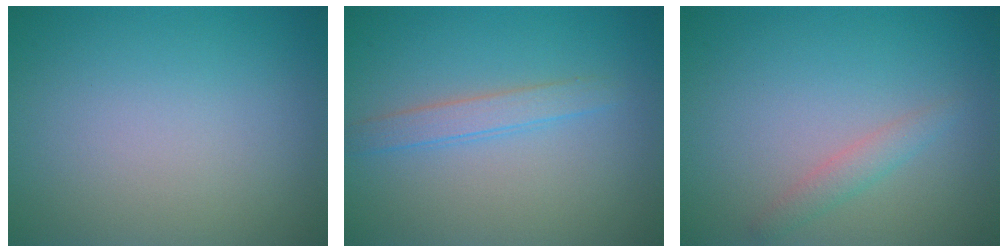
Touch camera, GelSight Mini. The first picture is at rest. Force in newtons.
{"total": 1.9, "press": 1.9, "slide": 0.1}
{"total": 1.5, "press": 1.5, "slide": 0.2}